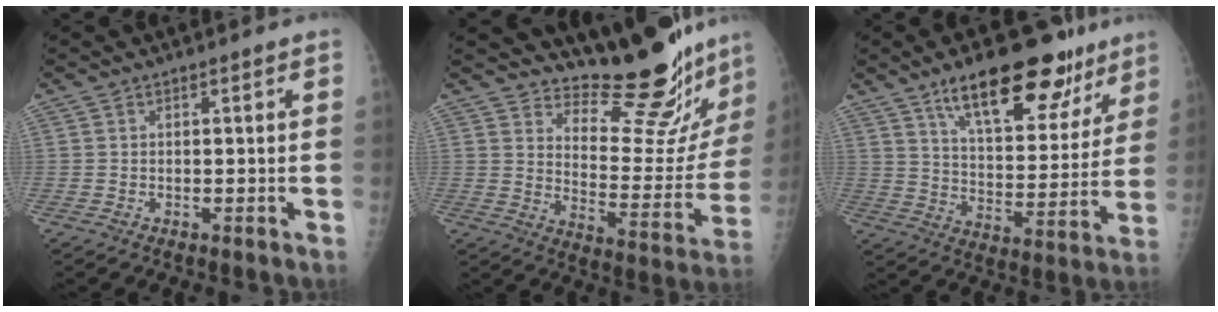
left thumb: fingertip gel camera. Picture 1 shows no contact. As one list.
[{"total": 19.0, "force": [17.5, 3.5, 6.7], "torque": [-0.054, -0.167, 0.239]}, {"total": 20.8, "force": [13.3, 8.7, 13.4], "torque": [-0.149, -0.052, 0.209]}]